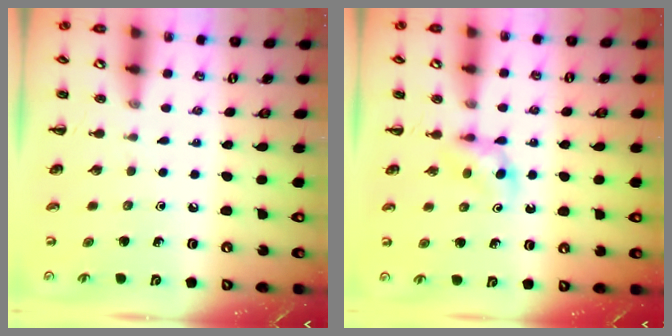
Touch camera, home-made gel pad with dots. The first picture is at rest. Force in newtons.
{"total": 4.1, "press": 3.9, "slide": 1.3}